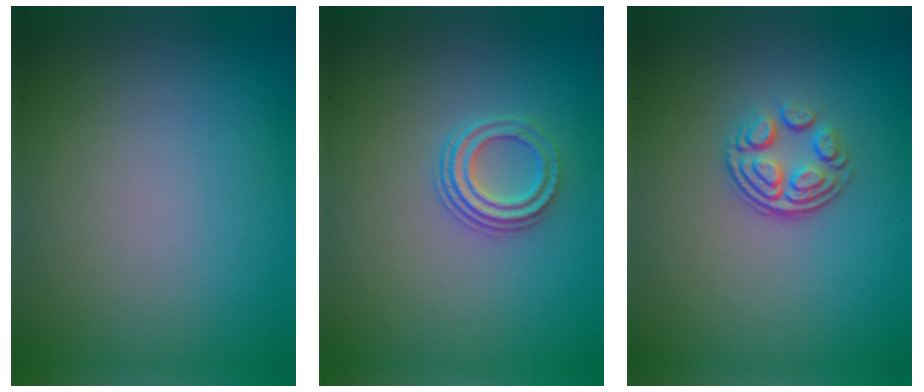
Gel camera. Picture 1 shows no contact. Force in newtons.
{"total": 2.5, "press": 2.1, "slide": 1.4}
{"total": 3.6, "press": 2.4, "slide": 2.7}